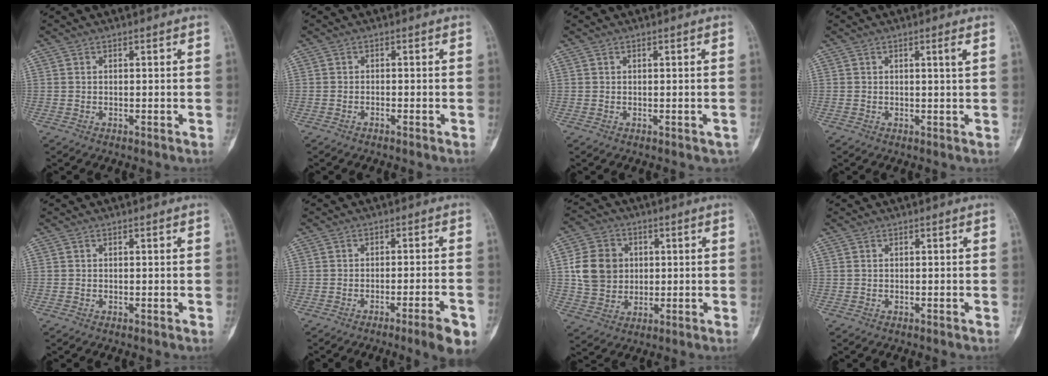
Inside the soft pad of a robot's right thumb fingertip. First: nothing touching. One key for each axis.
{"total": 0.7, "fx": -0.6, "fy": 0.1, "fz": 0.3, "tx": -0.006, "ty": 0.006, "tz": -0.011}
{"total": 0.6, "fx": -0.2, "fy": 0.5, "fz": 0.3, "tx": 0.005, "ty": 0.002, "tz": 0.000}
{"total": 1.6, "fx": 0.5, "fy": -0.3, "fz": 1.5, "tx": -0.021, "ty": -0.004, "tz": 0.008}
{"total": 0.0}
{"total": 6.8, "fx": -4.0, "fy": 0.4, "fz": 5.6, "tx": -0.072, "ty": 0.010, "tz": -0.054}
{"total": 10.9, "fx": 1.3, "fy": 9.5, "fz": 5.2, "tx": -0.070, "ty": 0.004, "tz": 0.027}
{"total": 0.0}